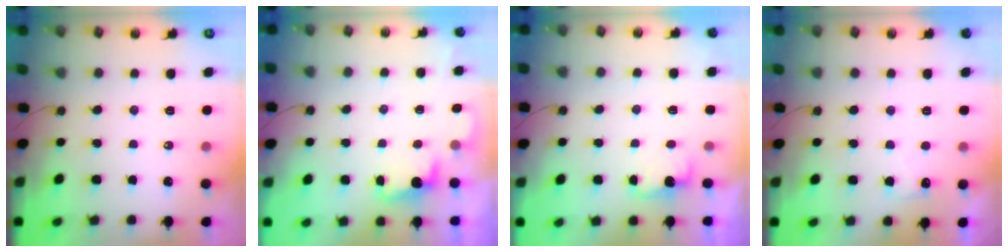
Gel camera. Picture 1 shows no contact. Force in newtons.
{"total": 1.8, "press": 1.5, "slide": 0.9}
{"total": 3.6, "press": 3.4, "slide": 1.0}
{"total": 7.1, "press": 7.1, "slide": 0.8}